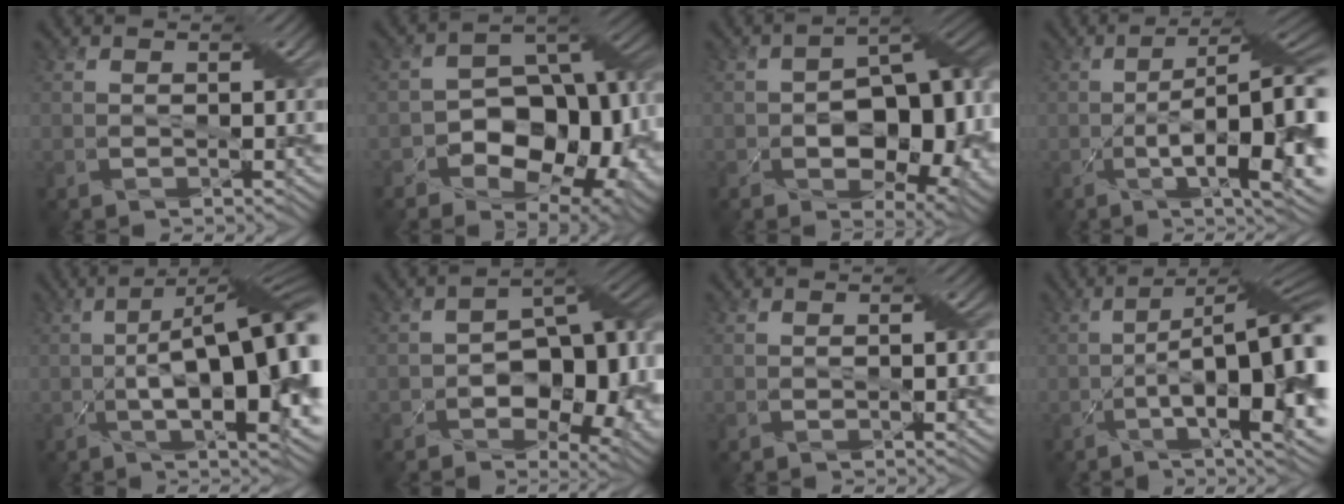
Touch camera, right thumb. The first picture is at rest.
{"total": 14.2, "force": [-4.1, 9.4, 9.9], "torque": [-0.133, -0.015, -0.070]}
{"total": 12.6, "force": [-2.1, 7.8, 9.8], "torque": [-0.120, -0.013, -0.024]}
{"total": 16.1, "force": [-2.5, 5.1, 15.1], "torque": [-0.222, -0.011, -0.030]}
{"total": 16.3, "force": [-1.2, 4.9, 15.5], "torque": [-0.241, 0.008, -0.018]}
{"total": 11.6, "force": [-2.8, 7.1, 8.7], "torque": [-0.106, -0.010, -0.042]}
{"total": 1.2, "force": [0.0, 0.0, 1.2], "torque": [-0.021, 0.002, 0.000]}
{"total": 16.9, "force": [-2.8, 5.3, 15.8], "torque": [-0.235, -0.010, -0.037]}